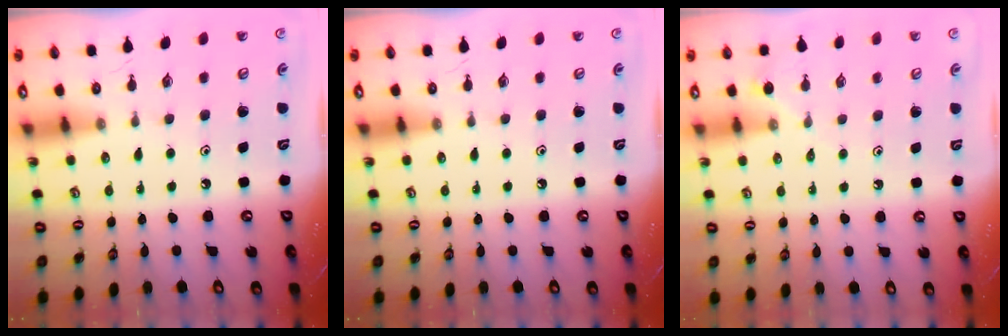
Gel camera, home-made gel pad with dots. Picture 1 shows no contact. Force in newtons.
{"total": 0.0}
{"total": 3.4, "press": 3.3, "slide": 0.5}